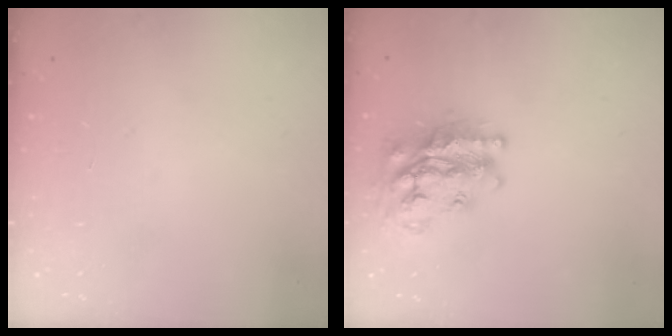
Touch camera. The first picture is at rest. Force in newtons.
{"total": 22.9, "press": 22.9, "slide": 1.8}